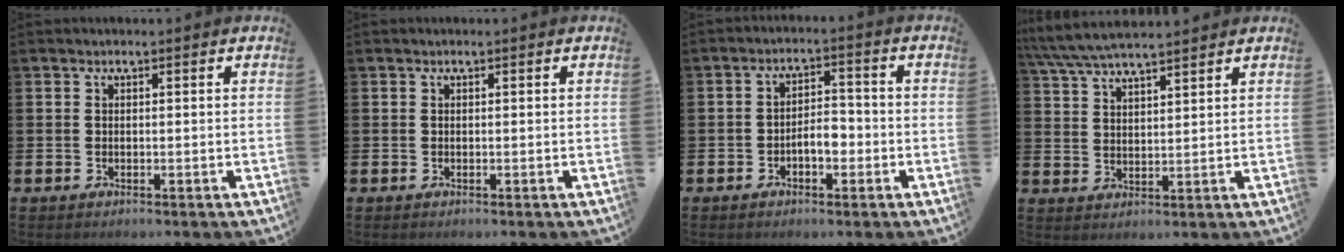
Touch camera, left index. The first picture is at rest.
{"total": 0.0}
{"total": 3.3, "force": [-1.5, 1.8, 2.4], "torque": [-0.043, 0.009, -0.031]}
{"total": 5.9, "force": [5.6, 0.6, 1.8], "torque": [-0.060, -0.019, 0.103]}